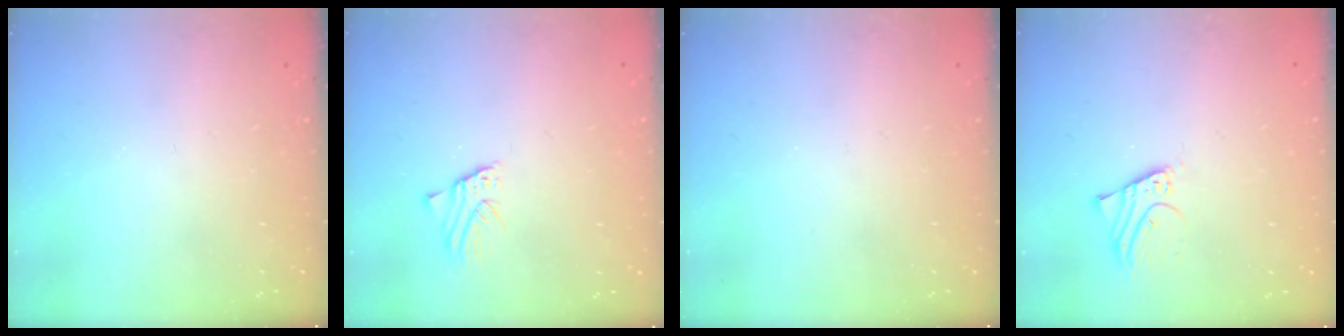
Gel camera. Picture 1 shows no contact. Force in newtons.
{"total": 1.4, "press": 1.4, "slide": 0.0}
{"total": 0.0}
{"total": 2.7, "press": 2.7, "slide": 0.2}